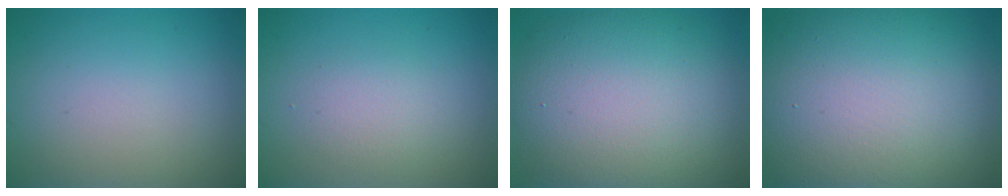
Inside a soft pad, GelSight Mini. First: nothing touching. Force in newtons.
{"total": 1.9, "press": 1.9, "slide": 0.1}
{"total": 12.9, "press": 12.8, "slide": 1.1}
{"total": 17.2, "press": 17.2, "slide": 0.5}